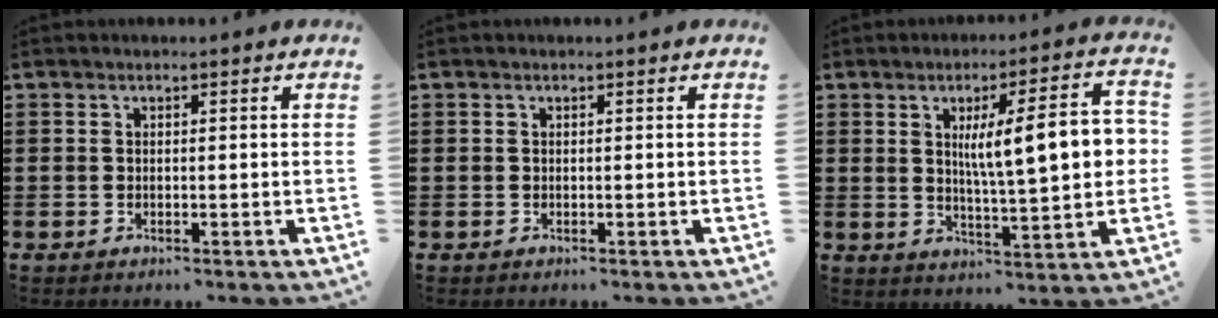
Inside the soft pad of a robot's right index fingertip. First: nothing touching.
{"total": 0.0}
{"total": 11.8, "force": [2.3, 2.6, 11.2], "torque": [-0.183, 0.003, 0.033]}